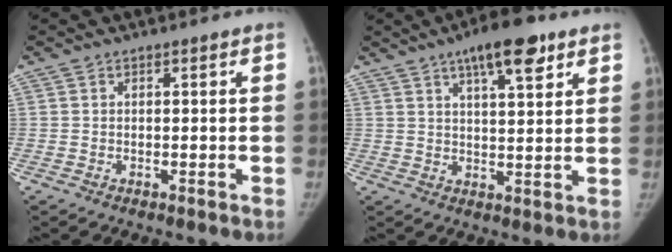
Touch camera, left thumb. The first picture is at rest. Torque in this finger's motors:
{"motor_torque": [1.18, 0.08, 1.52, -1.04, 0.26]}